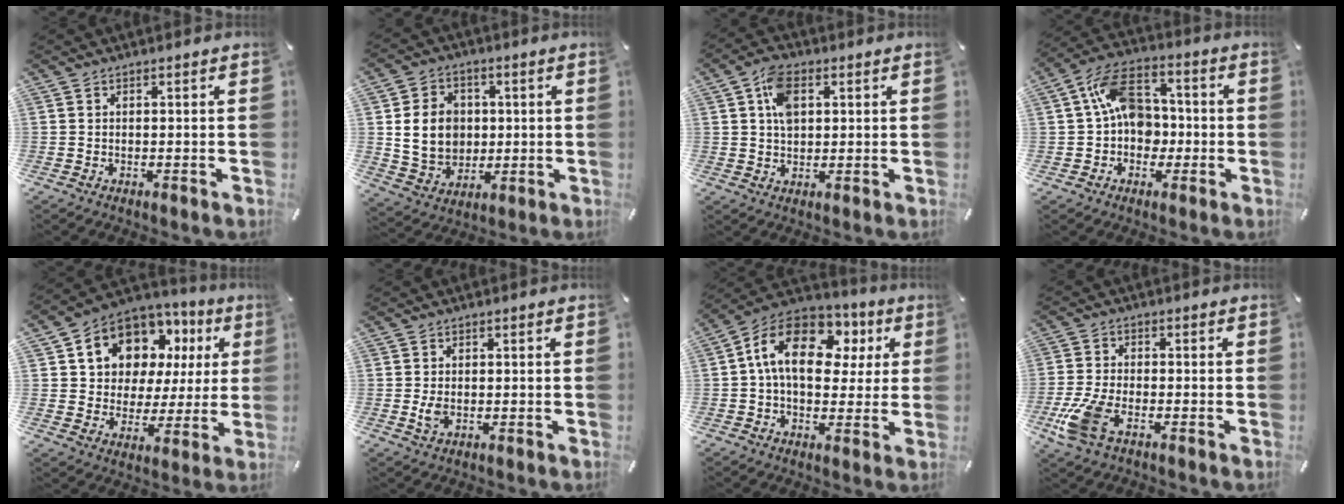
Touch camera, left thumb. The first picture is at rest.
{"total": 10.8, "force": [1.0, 9.5, 5.1], "torque": [-0.103, 0.006, 0.022]}
{"total": 7.1, "force": [1.9, 4.8, 4.8], "torque": [-0.092, 0.002, 0.032]}
{"total": 12.9, "force": [0.9, 9.9, 8.2], "torque": [-0.162, 0.019, 0.021]}
{"total": 11.7, "force": [6.2, 9.2, 3.6], "torque": [-0.079, -0.043, 0.119]}
{"total": 2.6, "force": [-0.2, 1.7, 1.9], "torque": [-0.042, -0.007, -0.007]}
{"total": 16.8, "force": [4.3, 11.2, 11.8], "torque": [-0.209, -0.005, 0.075]}
{"total": 8.8, "force": [-3.9, 4.1, 6.8], "torque": [-0.161, -0.005, -0.073]}